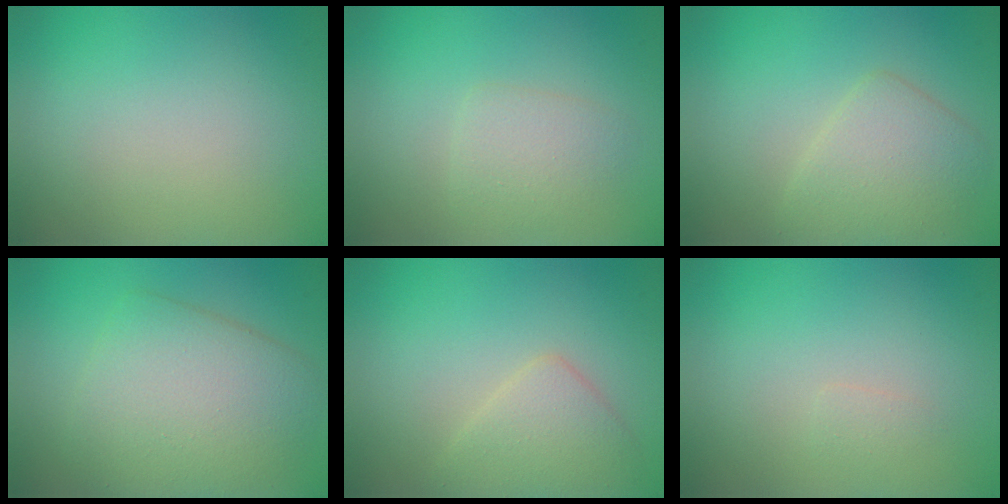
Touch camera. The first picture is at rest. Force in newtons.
{"total": 2.0, "press": 2.0, "slide": 0.0}
{"total": 3.3, "press": 3.3, "slide": 0.2}
{"total": 6.5, "press": 6.5, "slide": 0.2}
{"total": 2.8, "press": 2.8, "slide": 0.1}
{"total": 0.6, "press": 0.6, "slide": 0.0}